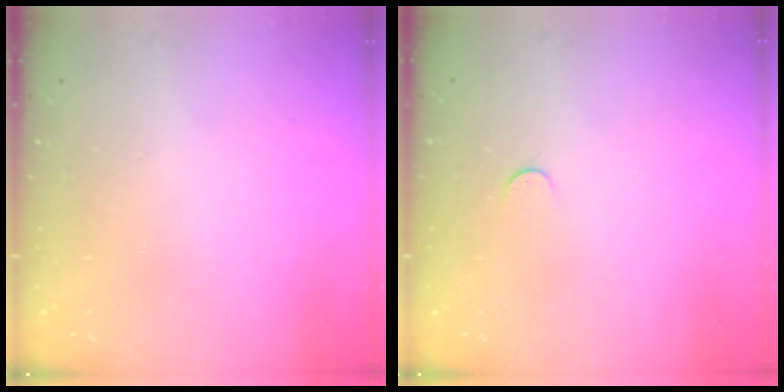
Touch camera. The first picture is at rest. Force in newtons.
{"total": 3.0, "press": 3.0, "slide": 0.3}